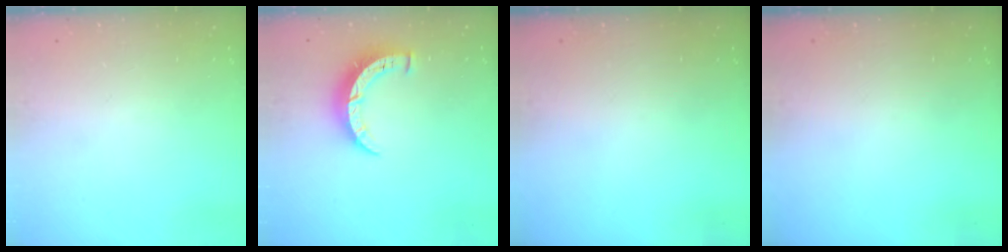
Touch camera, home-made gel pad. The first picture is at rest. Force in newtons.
{"total": 7.0, "press": 7.0, "slide": 0.2}
{"total": 0.0}
{"total": 0.0}